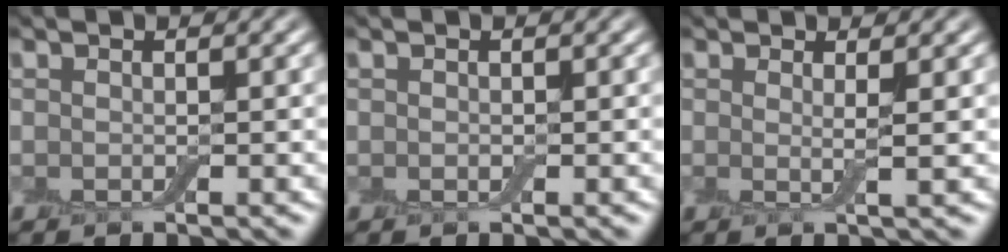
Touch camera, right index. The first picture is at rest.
{"total": 0.0}
{"total": 1.6, "force": [0.4, 0.3, 1.5], "torque": [-0.024, -0.005, 0.000]}